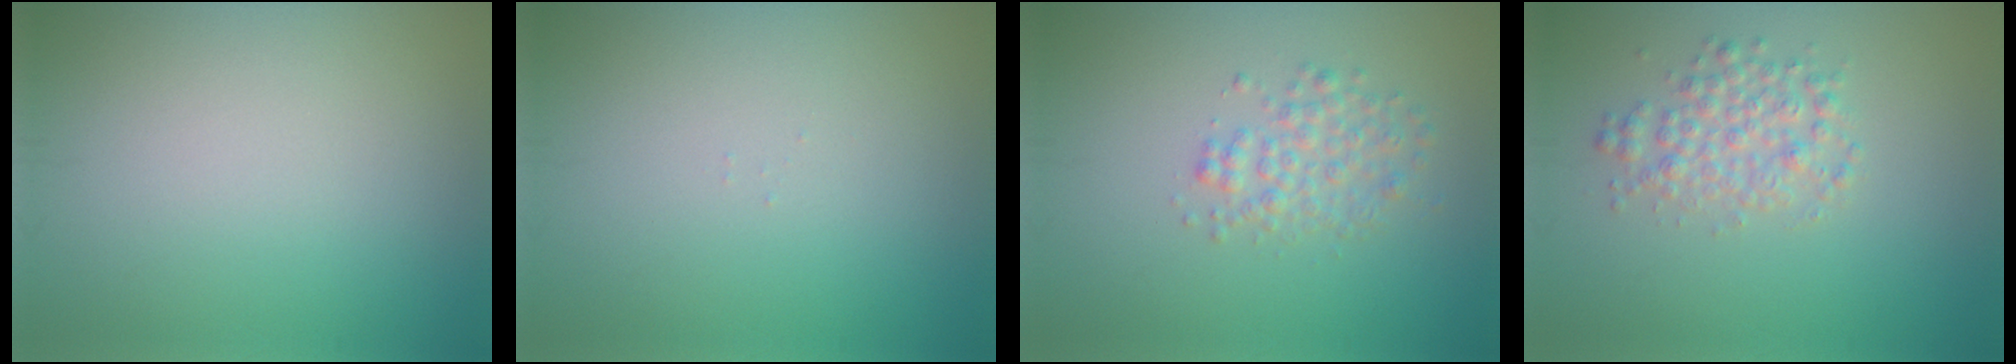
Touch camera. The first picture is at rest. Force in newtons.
{"total": 0.0}
{"total": 2.5, "press": 2.5, "slide": 0.0}
{"total": 2.8, "press": 2.8, "slide": 0.1}